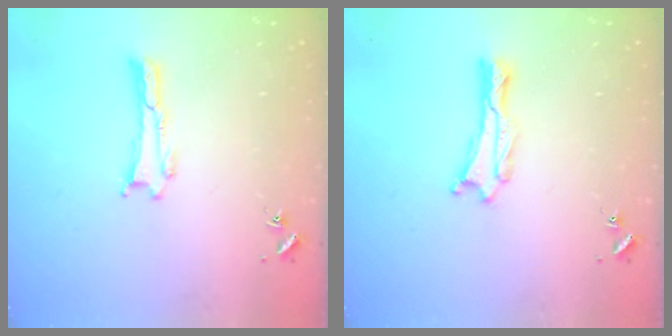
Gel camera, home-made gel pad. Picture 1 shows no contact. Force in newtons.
{"total": 0.8, "press": 0.7, "slide": 0.2}